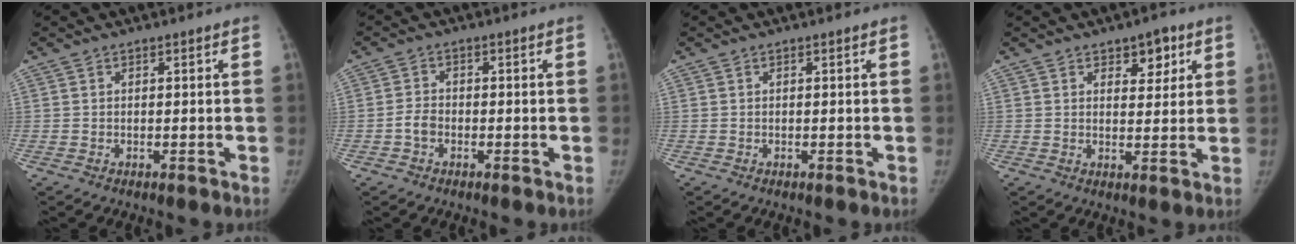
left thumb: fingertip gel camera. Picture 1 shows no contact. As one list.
[{"total": 2.8, "force": [-1.1, 2.0, 1.5], "torque": [-0.024, 0.010, -0.024]}, {"total": 0.0}, {"total": 5.5, "force": [3.0, 3.2, 3.3], "torque": [-0.014, -0.014, 0.038]}]